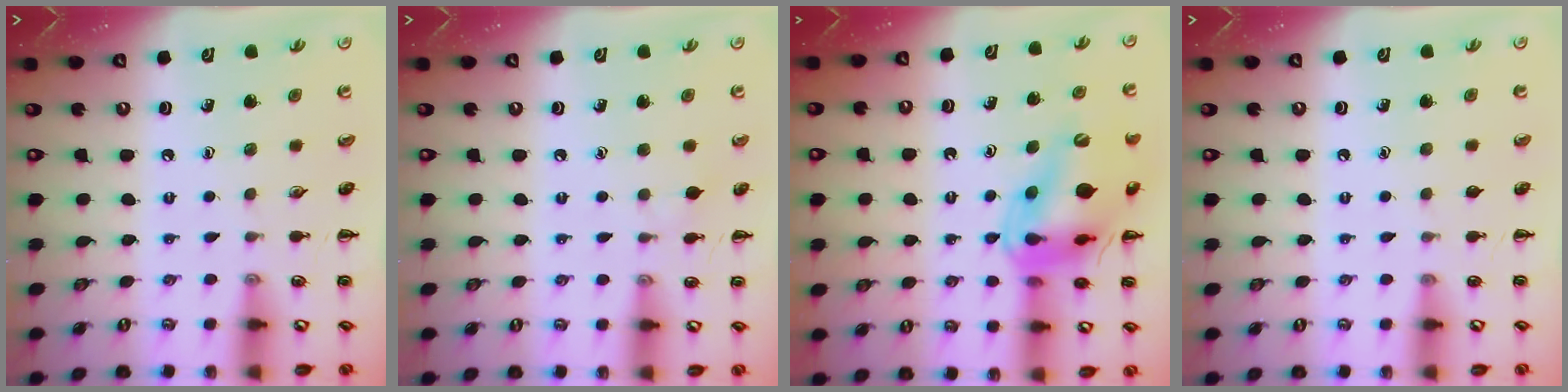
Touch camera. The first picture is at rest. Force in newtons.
{"total": 4.4, "press": 4.1, "slide": 1.7}
{"total": 17.5, "press": 17.3, "slide": 2.6}
{"total": 0.6, "press": 0.6, "slide": 0.1}